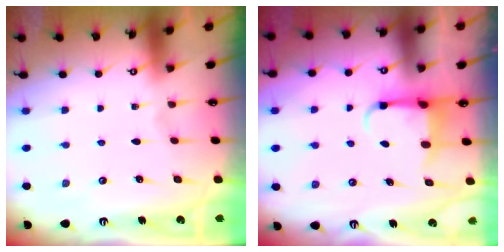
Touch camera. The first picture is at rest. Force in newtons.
{"total": 4.3, "press": 4.2, "slide": 0.7}